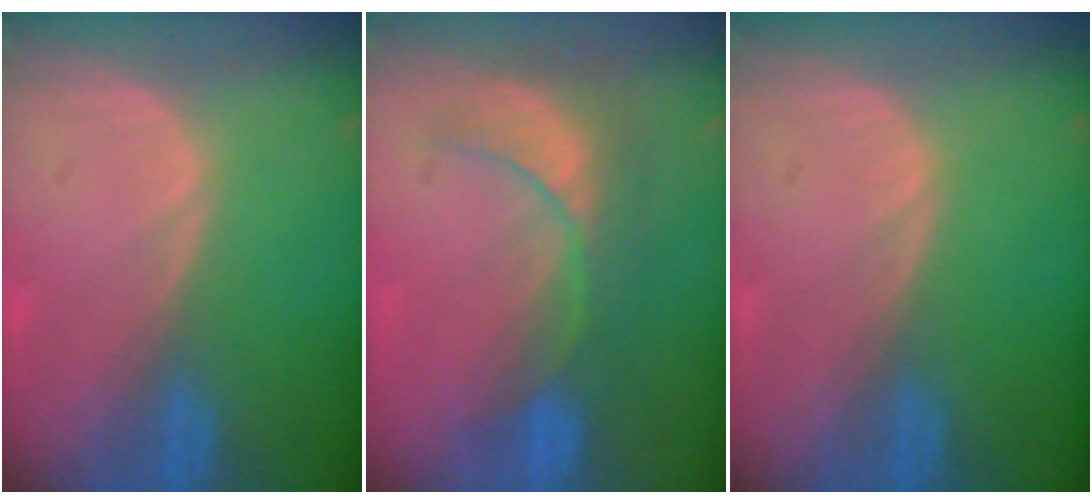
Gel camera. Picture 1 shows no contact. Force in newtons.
{"total": 7.9, "press": 7.3, "slide": 3.0}
{"total": 0.0}